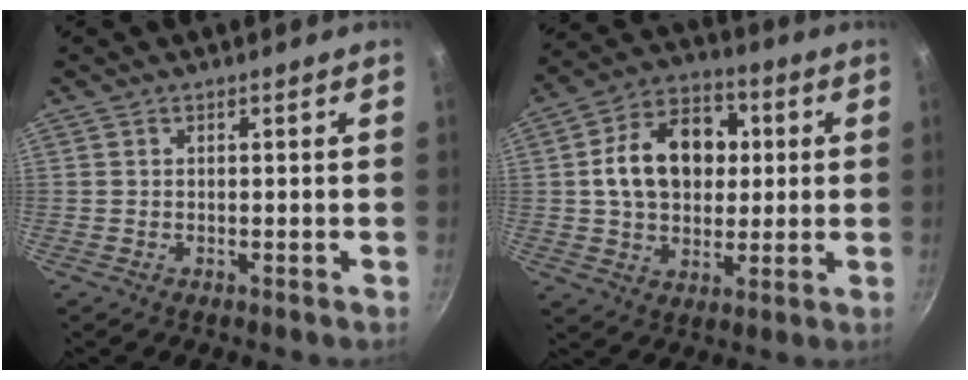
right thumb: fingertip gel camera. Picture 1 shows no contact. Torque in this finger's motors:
{"motor_torque": [1.97, 1.93, 1.04, -0.27, 0.13]}